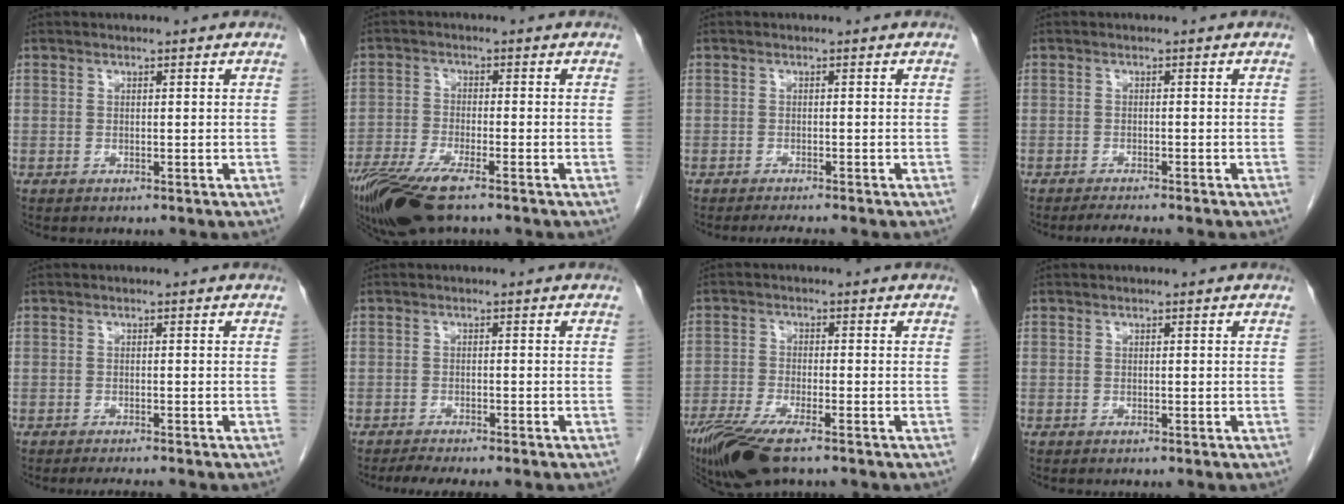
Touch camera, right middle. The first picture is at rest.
{"total": 11.2, "force": [-8.1, 2.2, 7.5], "torque": [-0.140, -0.020, -0.143]}
{"total": 2.8, "force": [-2.5, -0.4, 1.2], "torque": [-0.018, -0.009, -0.037]}
{"total": 3.3, "force": [-2.9, -0.2, 1.5], "torque": [-0.027, -0.011, -0.043]}
{"total": 3.0, "force": [-2.7, -0.1, 1.3], "torque": [-0.018, -0.009, -0.037]}
{"total": 4.0, "force": [-3.4, -0.2, 2.0], "torque": [-0.033, -0.011, -0.054]}
{"total": 9.6, "force": [-6.8, 1.8, 6.5], "torque": [-0.118, -0.020, -0.120]}
{"total": 0.0}